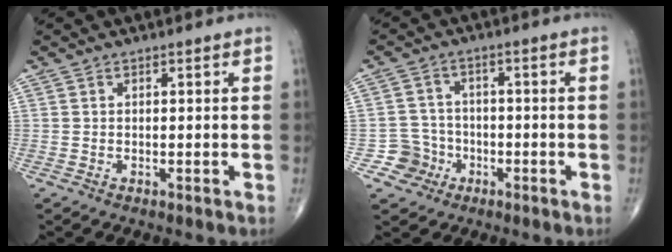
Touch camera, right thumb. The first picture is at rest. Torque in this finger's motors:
{"motor_torque": [0.19, 0.10, 0.18, -0.11, -0.03]}